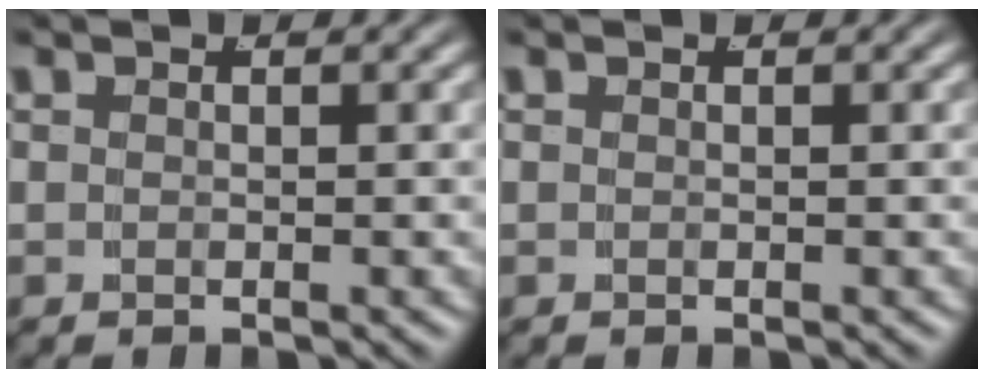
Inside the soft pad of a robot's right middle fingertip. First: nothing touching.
{"total": 0.0}